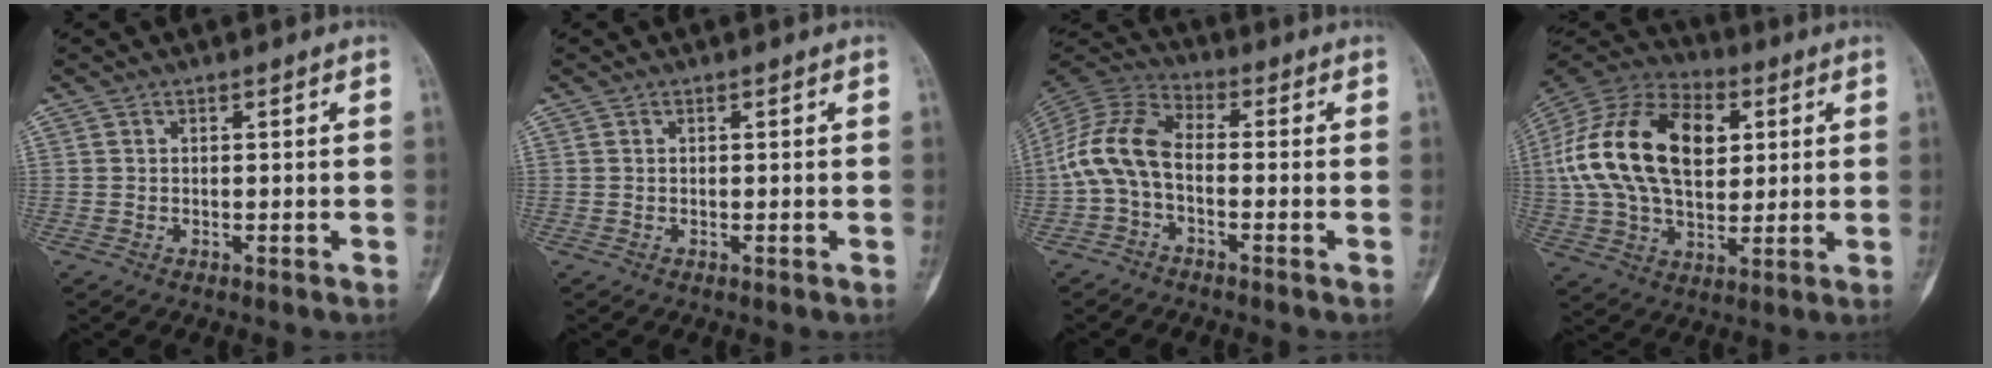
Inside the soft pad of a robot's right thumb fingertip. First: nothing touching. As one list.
[{"total": 0.0}, {"total": 10.2, "force": [-1.8, 5.8, 8.2], "torque": [-0.169, 0.033, -0.051]}, {"total": 24.6, "force": [4.5, 15.1, 18.8], "torque": [-0.349, 0.011, 0.075]}]